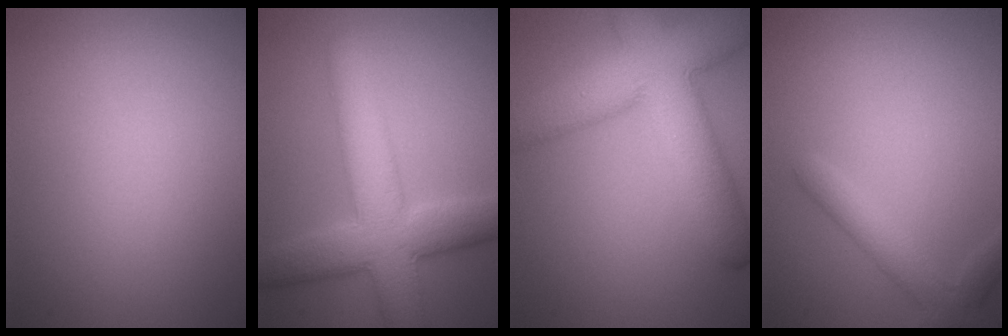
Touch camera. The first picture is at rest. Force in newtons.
{"total": 8.3, "press": 8.3, "slide": 0.2}
{"total": 10.2, "press": 10.2, "slide": 0.6}
{"total": 3.0, "press": 3.0, "slide": 0.2}